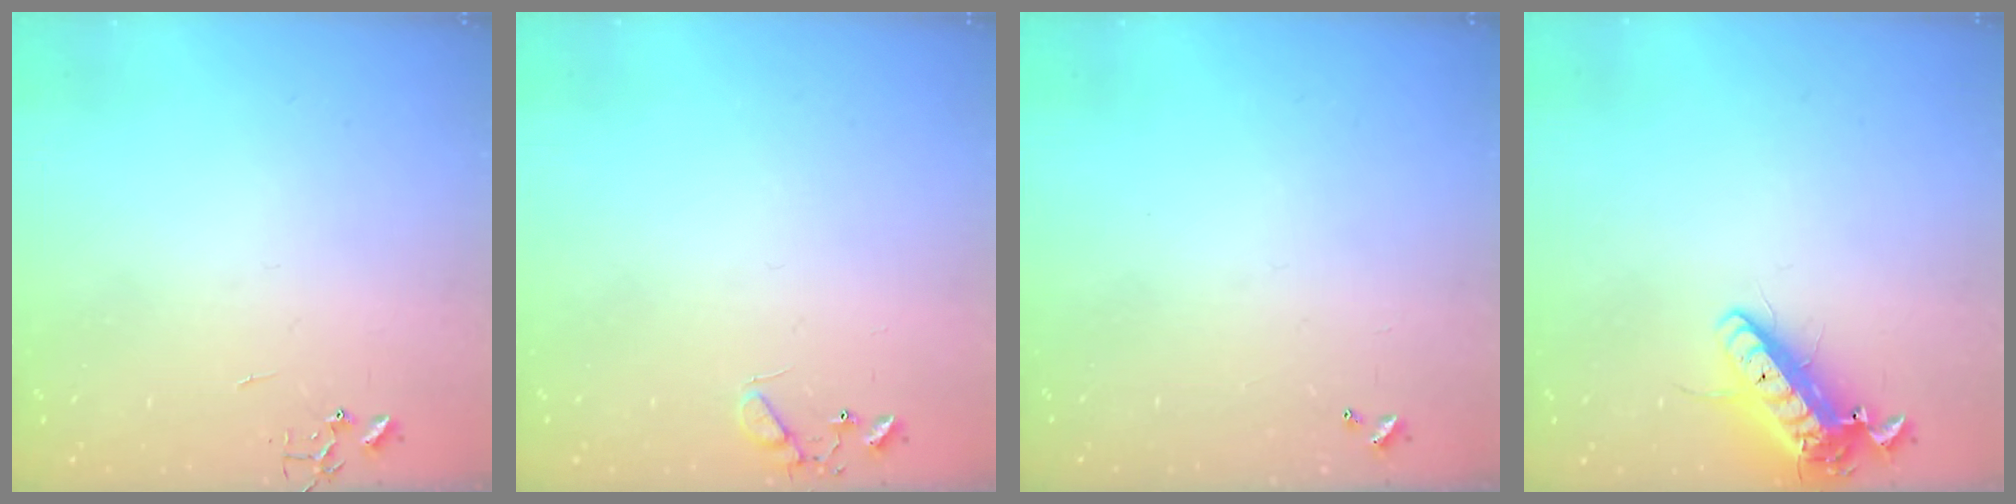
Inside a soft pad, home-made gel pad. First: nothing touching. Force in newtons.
{"total": 6.1, "press": 6.1, "slide": 0.5}
{"total": 0.0}
{"total": 14.8, "press": 14.5, "slide": 2.9}